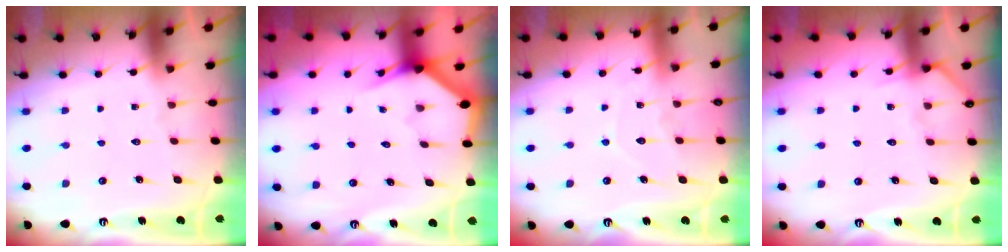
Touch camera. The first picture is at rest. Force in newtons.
{"total": 3.1, "press": 3.1, "slide": 0.1}
{"total": 6.7, "press": 6.7, "slide": 0.7}
{"total": 4.9, "press": 4.8, "slide": 0.7}